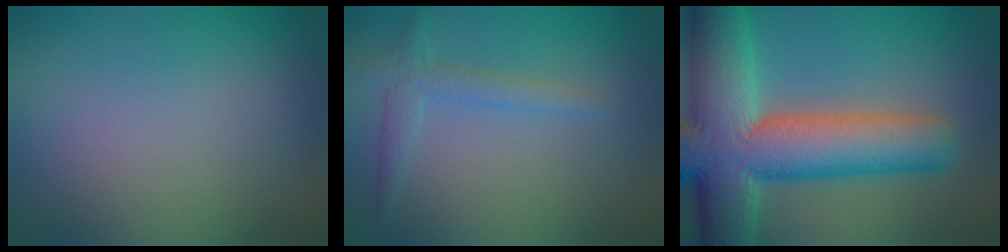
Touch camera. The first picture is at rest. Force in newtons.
{"total": 2.0, "press": 2.0, "slide": 0.1}
{"total": 13.4, "press": 13.4, "slide": 0.5}